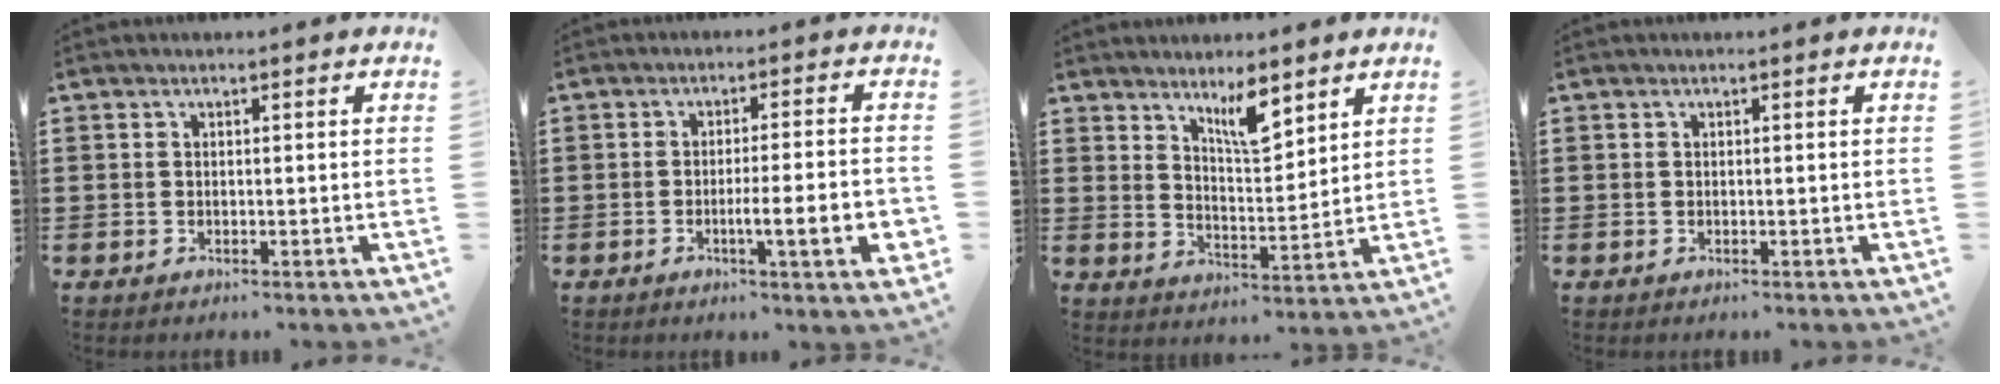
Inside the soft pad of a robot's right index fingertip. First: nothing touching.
{"total": 7.2, "force": [-2.2, 0.5, 6.9], "torque": [-0.101, -0.013, -0.036]}
{"total": 6.0, "force": [4.8, 1.4, 3.4], "torque": [-0.062, -0.017, 0.082]}
{"total": 0.0}